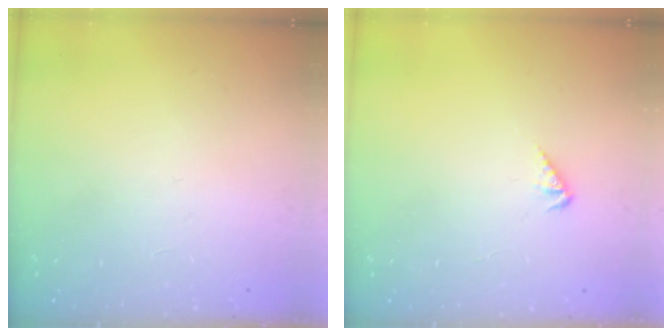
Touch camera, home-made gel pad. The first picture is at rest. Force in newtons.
{"total": 2.1, "press": 2.1, "slide": 0.2}